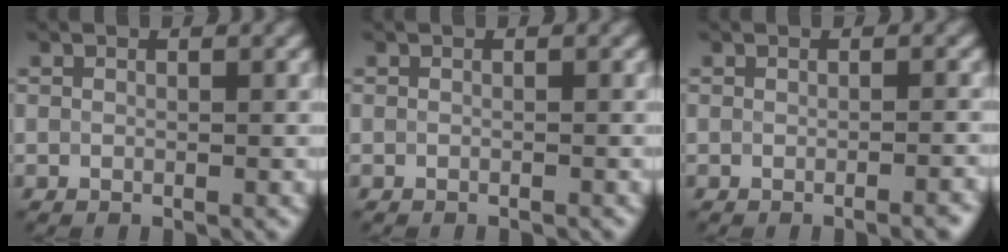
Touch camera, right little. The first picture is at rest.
{"total": 0.6, "force": [-0.6, 0.1, 0.2], "torque": [0.000, -0.003, -0.012]}
{"total": 1.6, "force": [-1.0, 0.4, 1.2], "torque": [-0.005, 0.002, -0.019]}